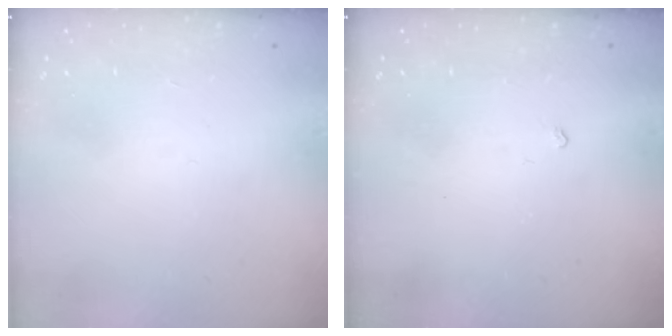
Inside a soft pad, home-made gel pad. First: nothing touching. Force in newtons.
{"total": 1.7, "press": 1.7, "slide": 0.3}